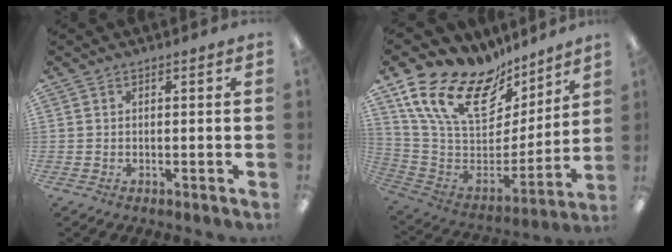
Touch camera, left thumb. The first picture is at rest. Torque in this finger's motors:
{"motor_torque": [2.06, 2.04, 1.35, -1.41, 0.39]}